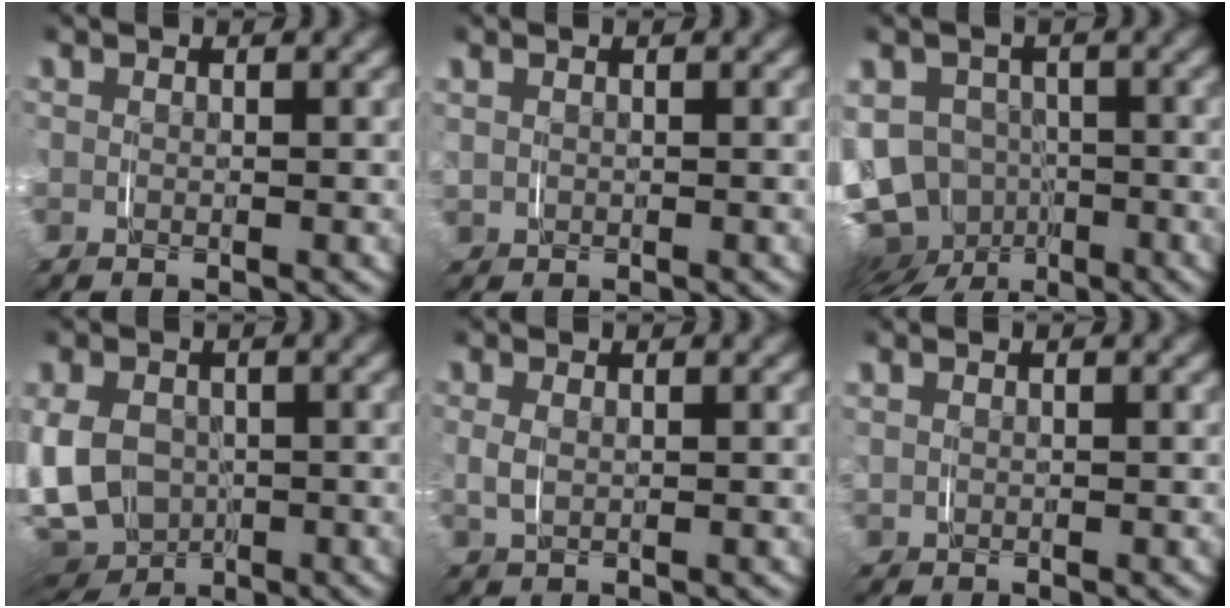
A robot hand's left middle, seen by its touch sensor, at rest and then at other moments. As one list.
[{"total": 1.2, "force": [0.5, 1.0, 0.5], "torque": [-0.019, 0.003, 0.008]}, {"total": 13.3, "force": [-3.4, 12.1, 4.2], "torque": [-0.119, -0.058, -0.056]}, {"total": 8.9, "force": [-1.9, 7.7, 4.1], "torque": [-0.124, -0.042, -0.021]}, {"total": 1.8, "force": [0.5, 0.9, 1.4], "torque": [-0.039, -0.003, 0.013]}, {"total": 1.0, "force": [0.5, 0.7, 0.4], "torque": [-0.014, 0.004, 0.009]}]